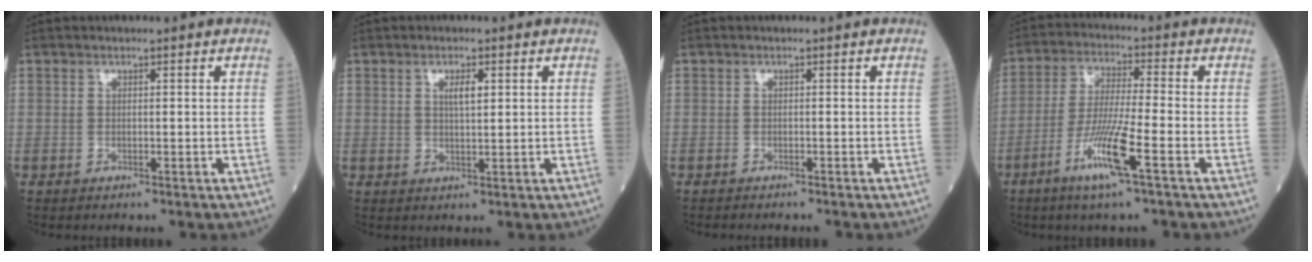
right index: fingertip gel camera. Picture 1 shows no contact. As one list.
[{"total": 2.5, "force": [1.0, 0.5, 2.3], "torque": [-0.042, -0.001, 0.016]}, {"total": 2.8, "force": [-2.5, 0.2, 1.1], "torque": [-0.015, -0.004, -0.032]}, {"total": 9.6, "force": [-4.5, -0.3, 8.5], "torque": [-0.170, -0.015, -0.089]}]